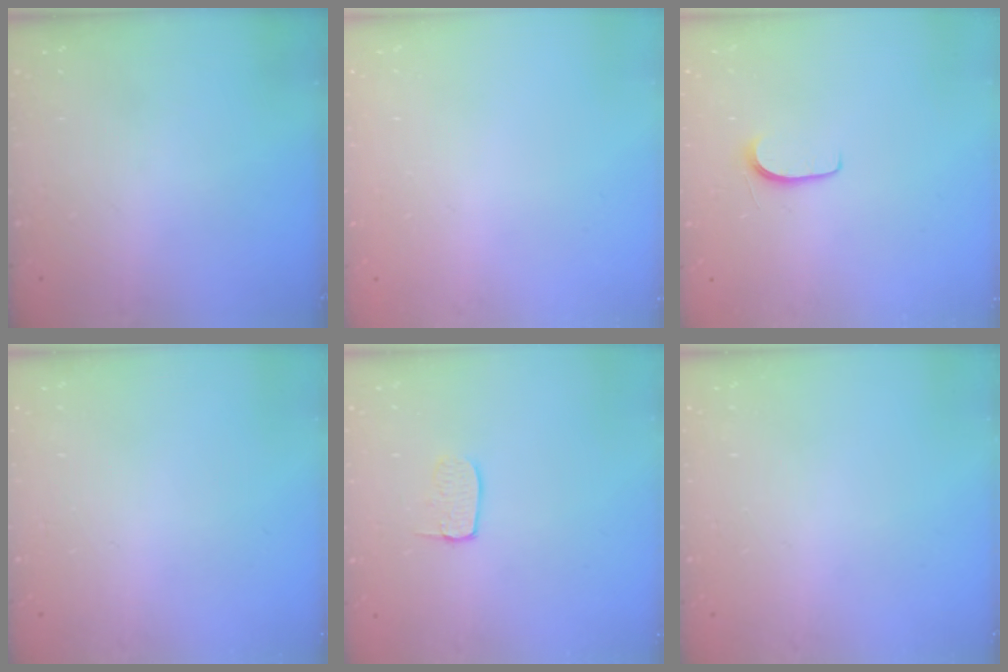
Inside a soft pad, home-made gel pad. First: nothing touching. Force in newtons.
{"total": 0.0}
{"total": 5.1, "press": 5.1, "slide": 0.6}
{"total": 0.0}
{"total": 5.4, "press": 5.4, "slide": 0.3}
{"total": 0.0}